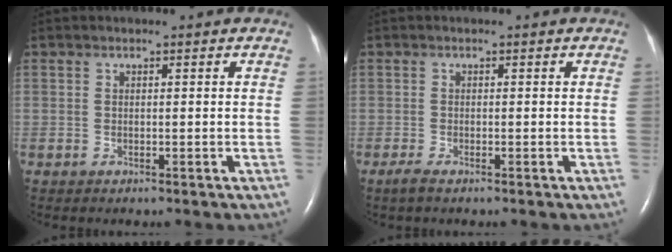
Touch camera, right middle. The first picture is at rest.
{"total": 1.3, "force": [-0.9, 0.1, 0.9], "torque": [-0.031, -0.007, -0.021]}